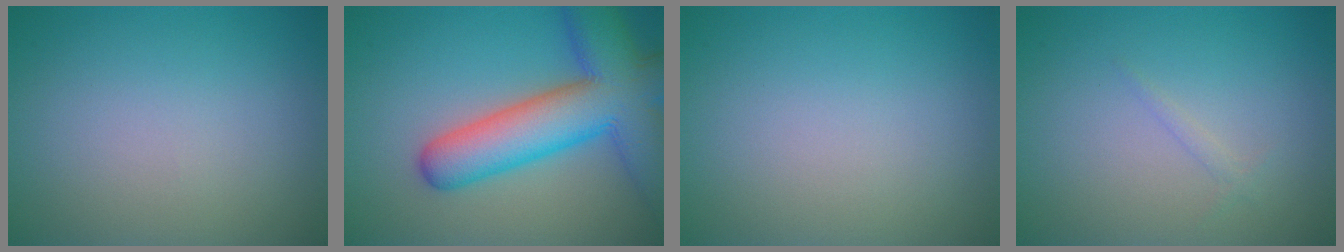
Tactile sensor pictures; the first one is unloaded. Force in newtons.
{"total": 10.8, "press": 10.8, "slide": 0.6}
{"total": 0.0}
{"total": 0.6, "press": 0.6, "slide": 0.1}